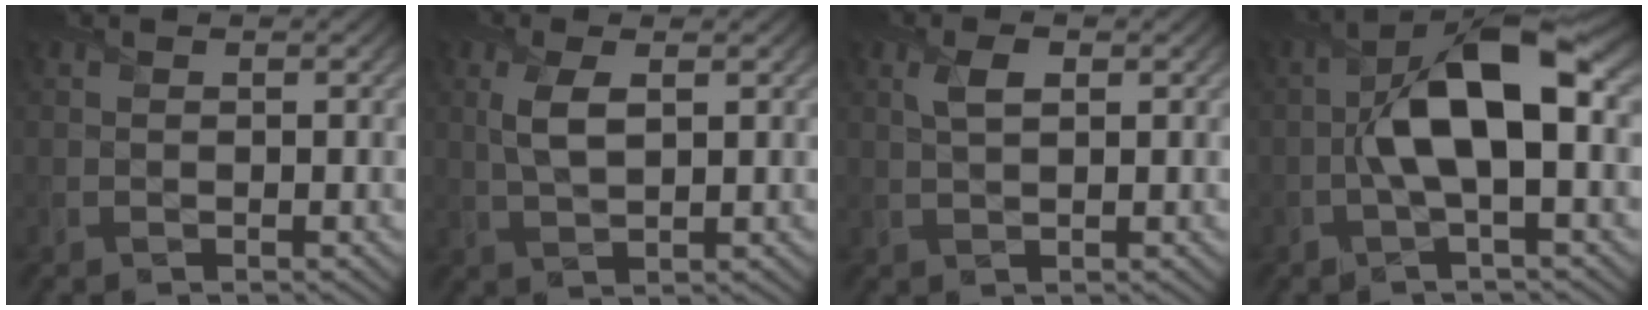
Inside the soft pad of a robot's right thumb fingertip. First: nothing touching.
{"total": 3.7, "force": [1.1, 1.5, 3.3], "torque": [-0.080, 0.000, 0.024]}
{"total": 2.4, "force": [0.9, 1.0, 2.0], "torque": [-0.043, 0.003, 0.018]}
{"total": 10.9, "force": [0.0, 4.0, 10.2], "torque": [-0.192, 0.013, -0.004]}